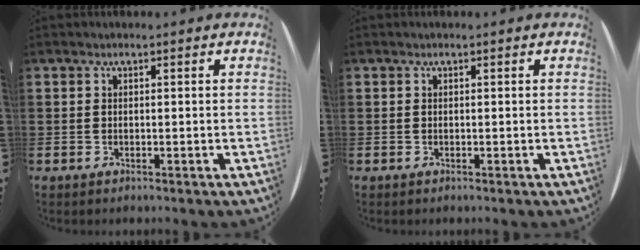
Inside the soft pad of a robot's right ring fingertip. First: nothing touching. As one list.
[{"total": 0.0}]